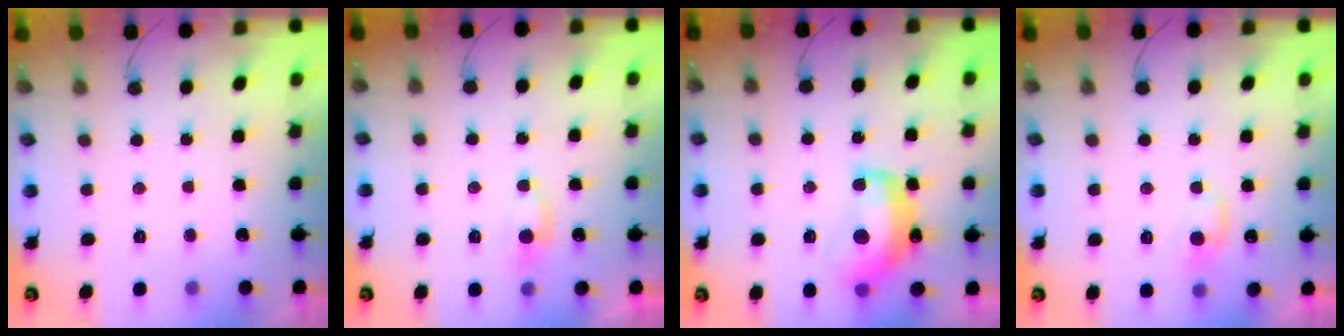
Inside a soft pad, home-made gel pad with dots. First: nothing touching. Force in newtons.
{"total": 4.5, "press": 4.4, "slide": 0.5}
{"total": 12.8, "press": 12.8, "slide": 0.9}
{"total": 4.7, "press": 4.7, "slide": 0.5}